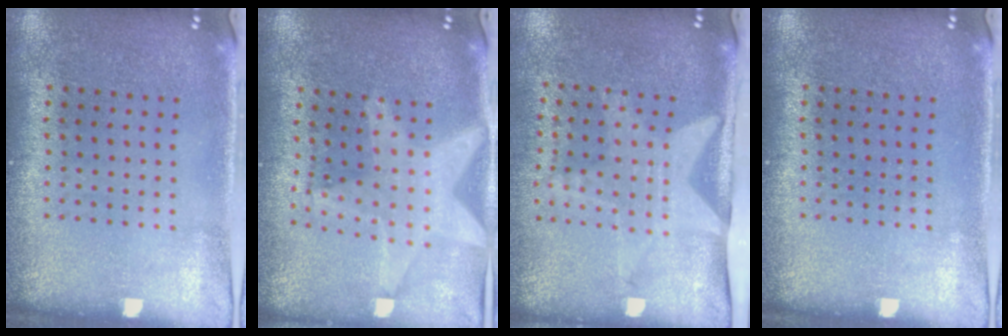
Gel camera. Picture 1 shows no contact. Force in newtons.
{"total": 2.2, "press": 1.8, "slide": 1.3}
{"total": 2.1, "press": 1.5, "slide": 1.4}
{"total": 0.0}